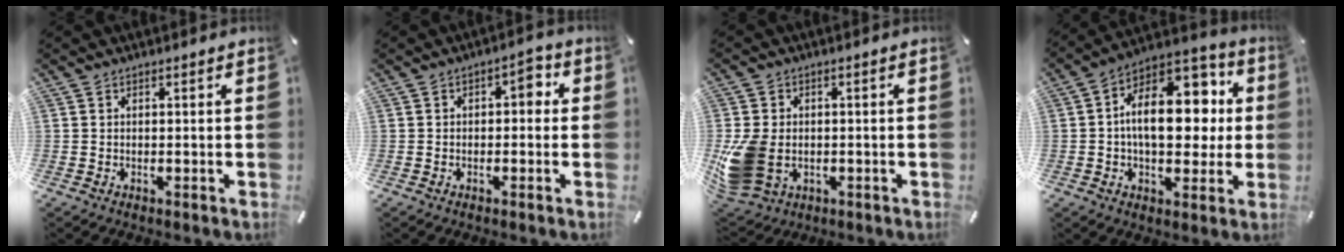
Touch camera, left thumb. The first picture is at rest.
{"total": 3.7, "force": [-0.2, 2.2, 2.9], "torque": [-0.035, 0.007, -0.015]}
{"total": 12.1, "force": [-2.0, 9.2, 7.6], "torque": [-0.167, -0.001, -0.034]}
{"total": 18.4, "force": [2.0, 11.5, 14.2], "torque": [-0.206, -0.012, 0.037]}